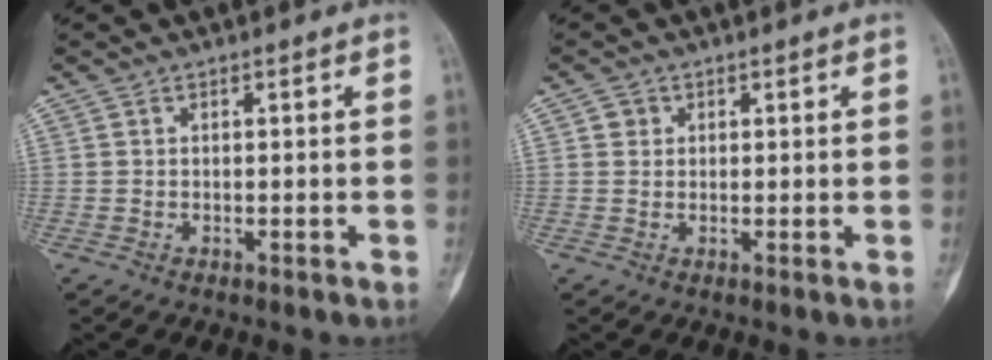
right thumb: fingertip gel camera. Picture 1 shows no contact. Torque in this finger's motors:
{"motor_torque": [0.17, 0.24, -0.18, -0.02, 0.03]}